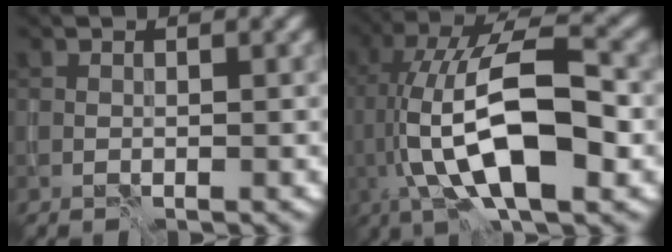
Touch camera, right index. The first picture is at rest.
{"total": 12.9, "force": [-1.8, 4.9, 11.8], "torque": [-0.202, 0.016, -0.042]}